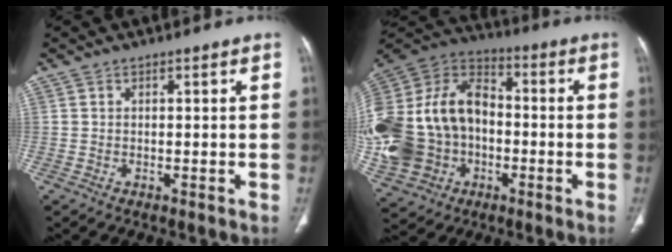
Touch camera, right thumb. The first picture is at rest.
{"total": 28.4, "force": [-4.0, 22.0, 17.5], "torque": [-0.406, 0.052, -0.065]}